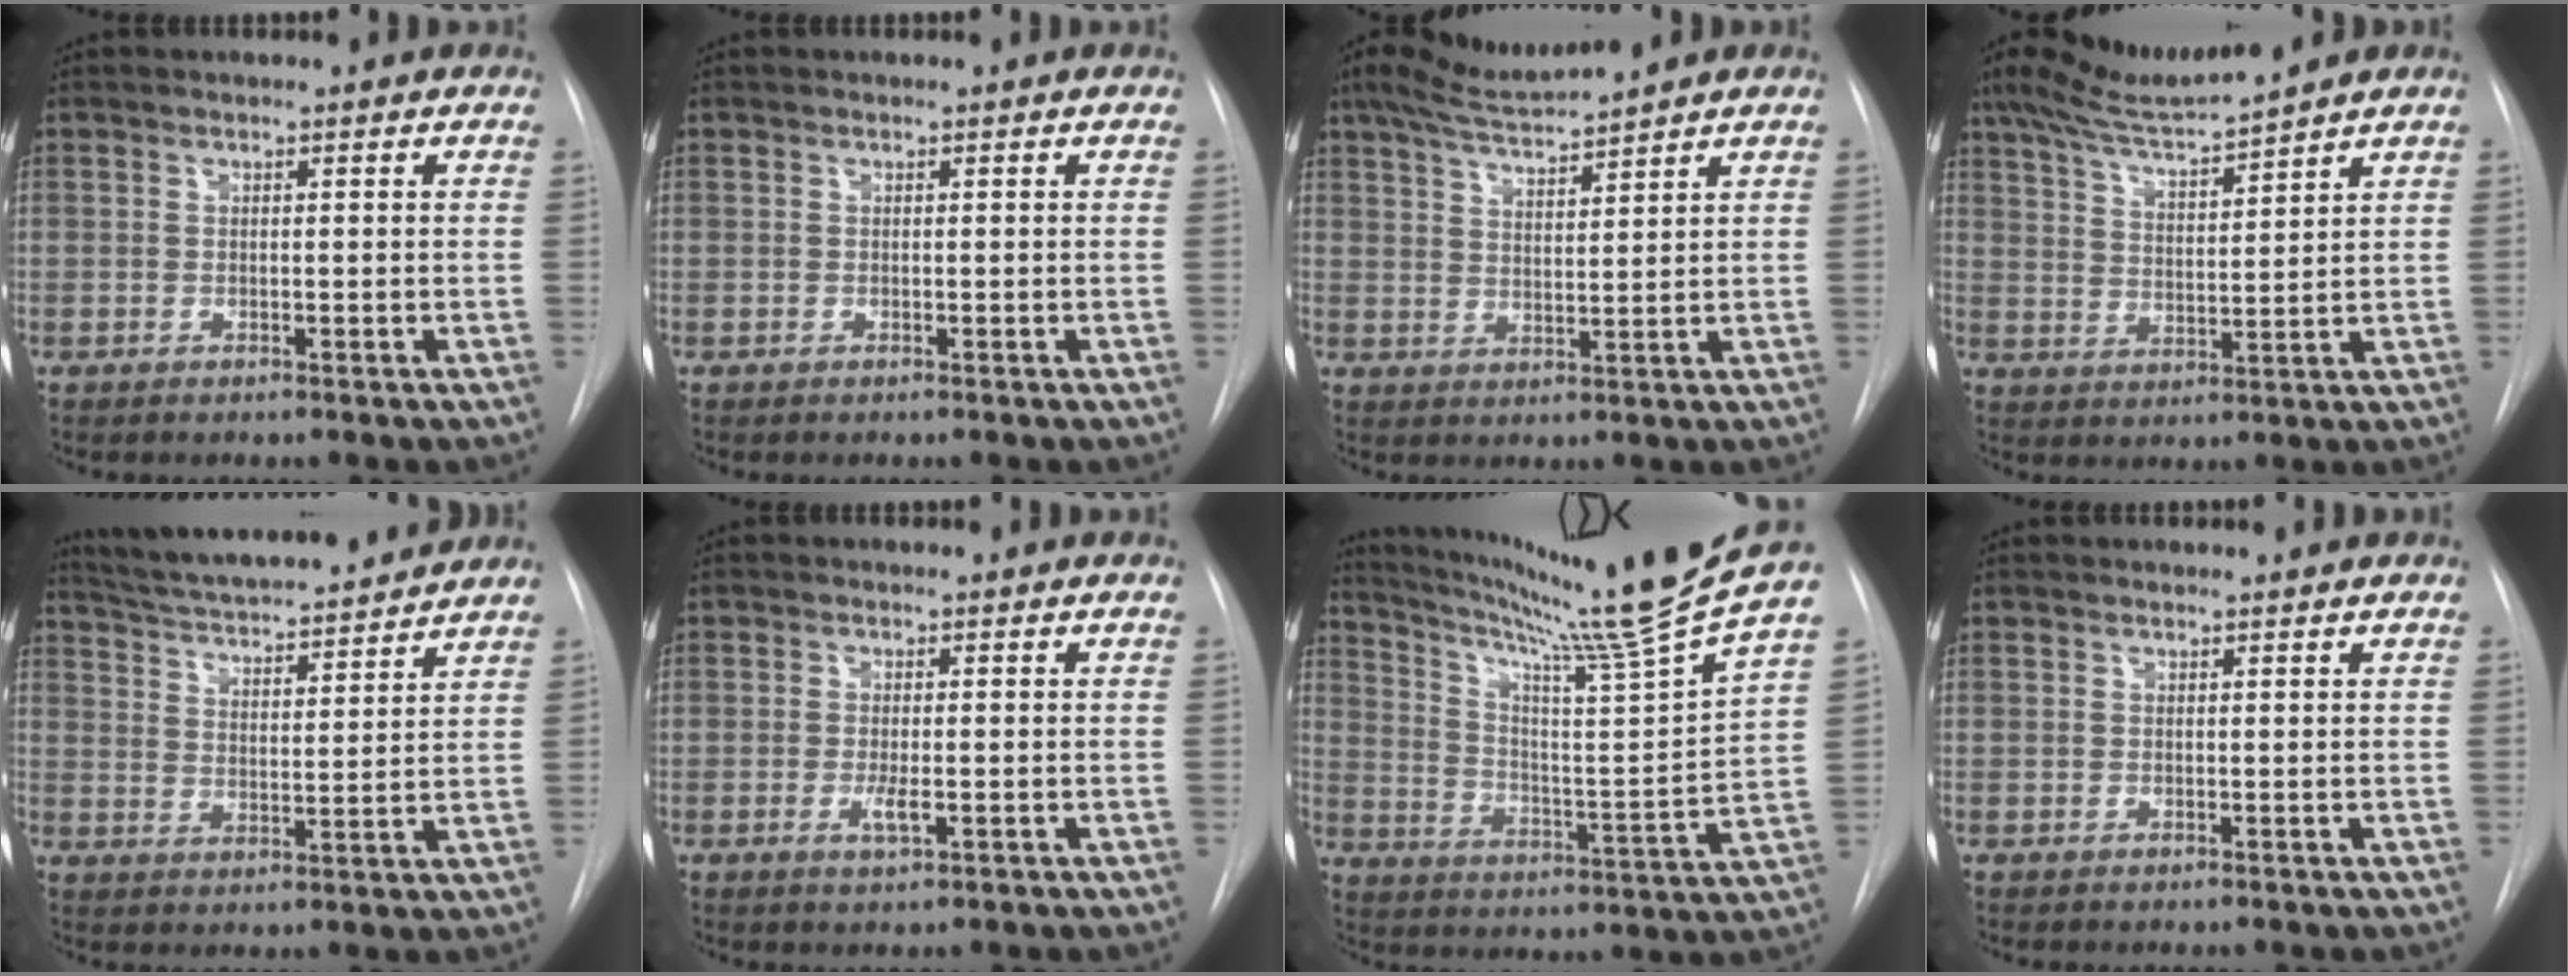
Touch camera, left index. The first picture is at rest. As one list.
[{"total": 0.0}, {"total": 6.6, "force": [6.0, -0.2, 2.7], "torque": [-0.055, 0.009, 0.113]}, {"total": 9.2, "force": [8.4, -0.2, 4.0], "torque": [-0.075, 0.009, 0.154]}, {"total": 17.3, "force": [15.8, 1.6, 6.8], "torque": [-0.117, 0.018, 0.244]}, {"total": 2.2, "force": [-0.4, 0.4, 2.1], "torque": [-0.039, -0.005, -0.005]}, {"total": 21.2, "force": [18.1, -4.1, 10.3], "torque": [-0.172, -0.072, 0.264]}, {"total": 1.2, "force": [1.2, -0.1, 0.1], "torque": [-0.010, 0.005, 0.018]}]